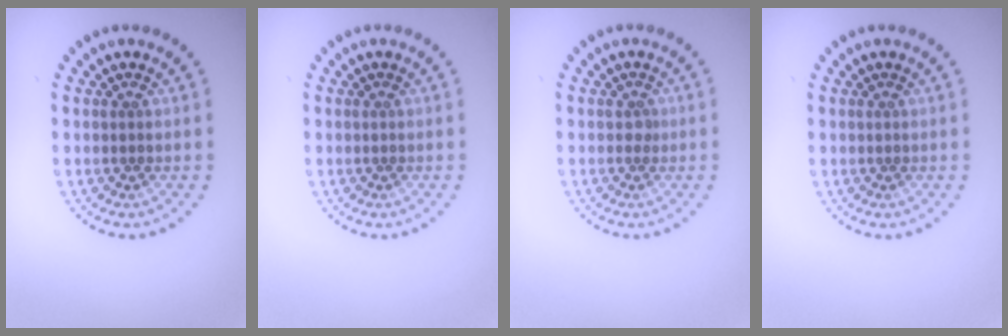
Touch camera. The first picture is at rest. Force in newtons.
{"total": 0.0}
{"total": 0.6, "press": 0.5, "slide": 0.4}
{"total": 0.0}